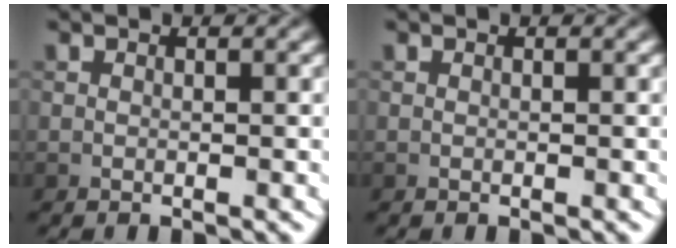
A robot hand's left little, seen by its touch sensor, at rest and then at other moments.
{"total": 0.0}